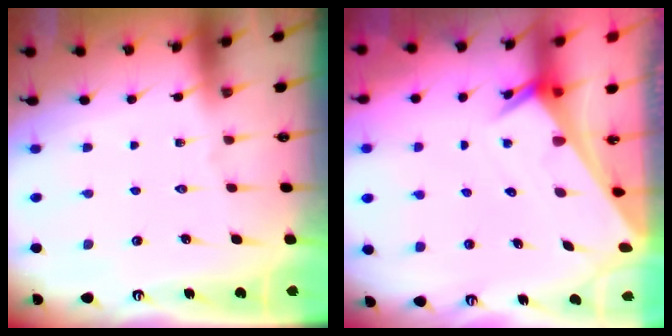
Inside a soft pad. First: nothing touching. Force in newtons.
{"total": 2.5, "press": 2.5, "slide": 0.2}